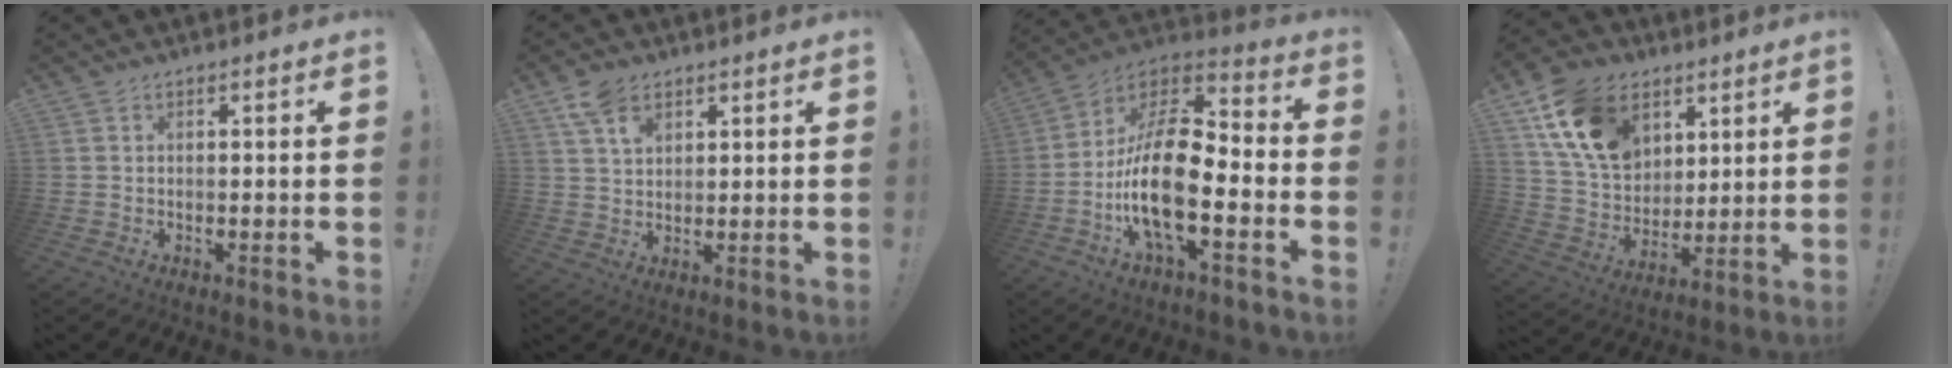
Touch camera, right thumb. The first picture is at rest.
{"total": 6.7, "force": [4.0, 3.9, 3.7], "torque": [-0.062, -0.014, 0.076]}
{"total": 20.6, "force": [-5.5, 8.6, 17.9], "torque": [-0.348, 0.021, -0.093]}
{"total": 18.1, "force": [8.8, 12.7, 9.4], "torque": [-0.176, -0.034, 0.171]}